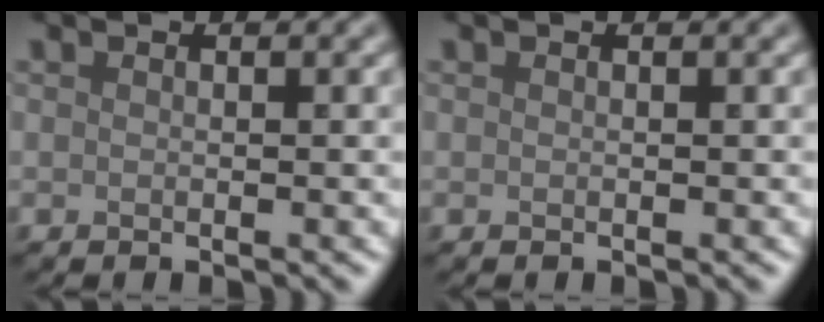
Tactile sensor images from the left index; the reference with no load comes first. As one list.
[{"total": 0.0}]